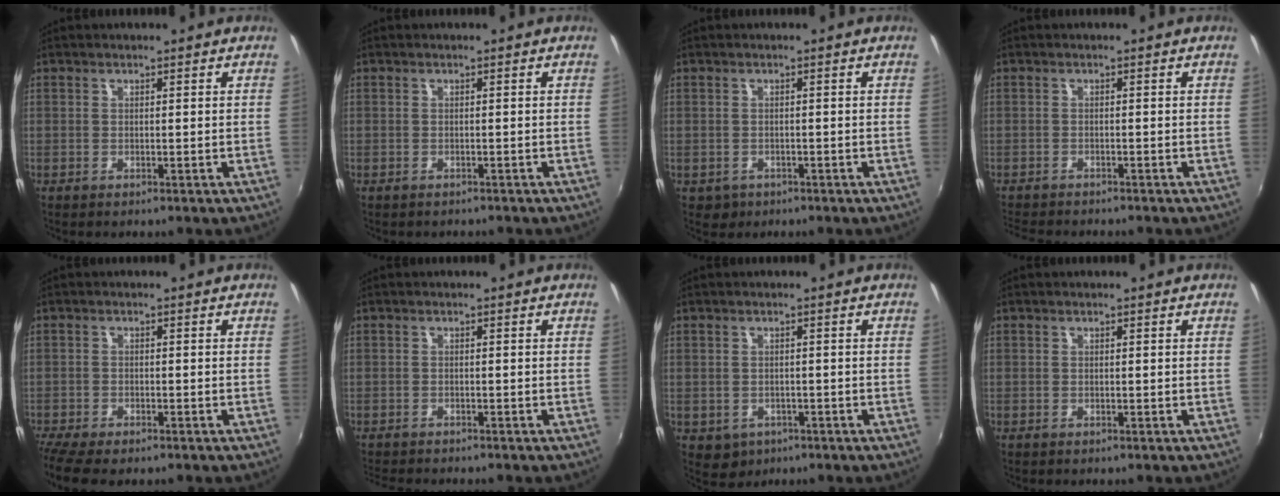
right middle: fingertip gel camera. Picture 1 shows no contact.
{"total": 1.1, "force": [-1.0, 0.5, 0.2], "torque": [-0.010, -0.004, -0.013]}
{"total": 2.6, "force": [-1.0, 2.3, 0.8], "torque": [-0.021, -0.004, -0.009]}
{"total": 5.4, "force": [-5.1, 0.9, 1.6], "torque": [-0.048, -0.020, -0.086]}
{"total": 6.3, "force": [-5.4, 1.3, 3.0], "torque": [-0.081, -0.038, -0.098]}
{"total": 4.4, "force": [-4.2, 0.6, 1.3], "torque": [-0.038, -0.020, -0.072]}
{"total": 4.0, "force": [-1.5, 3.5, 1.3], "torque": [-0.034, -0.005, -0.013]}
{"total": 0.0}